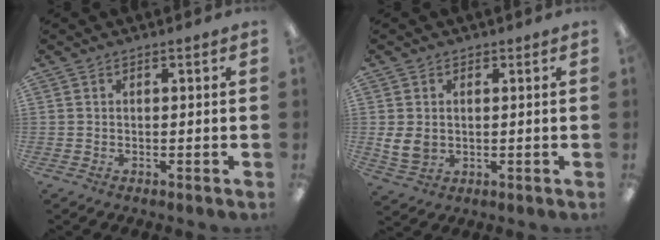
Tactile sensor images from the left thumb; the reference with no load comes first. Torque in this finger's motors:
{"motor_torque": [-0.26, 0.35, 0.60, -0.51, 0.01]}